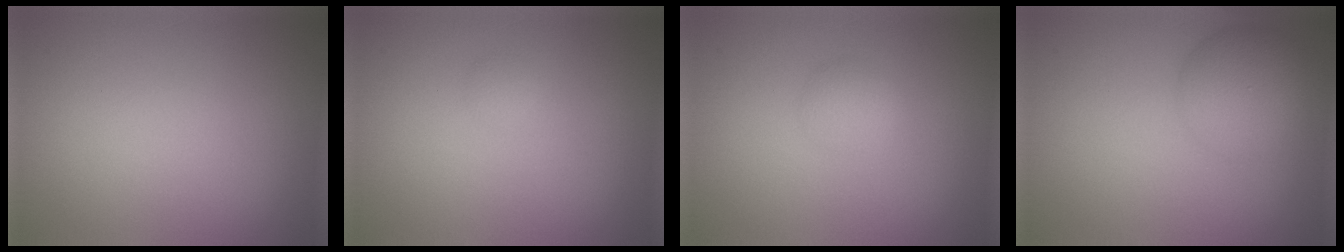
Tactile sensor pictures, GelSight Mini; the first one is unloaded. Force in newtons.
{"total": 0.5, "press": 0.5, "slide": 0.0}
{"total": 1.5, "press": 1.5, "slide": 0.1}
{"total": 4.4, "press": 4.4, "slide": 0.2}